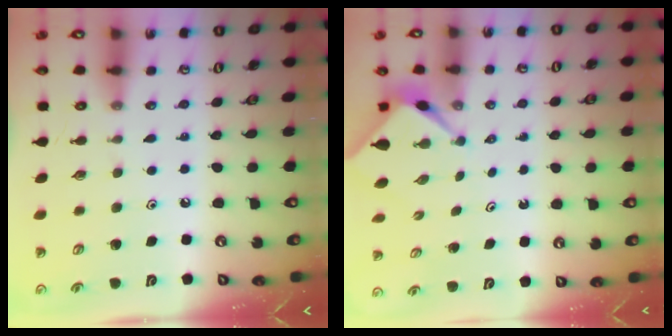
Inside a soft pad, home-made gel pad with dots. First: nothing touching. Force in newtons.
{"total": 2.5, "press": 2.5, "slide": 0.3}